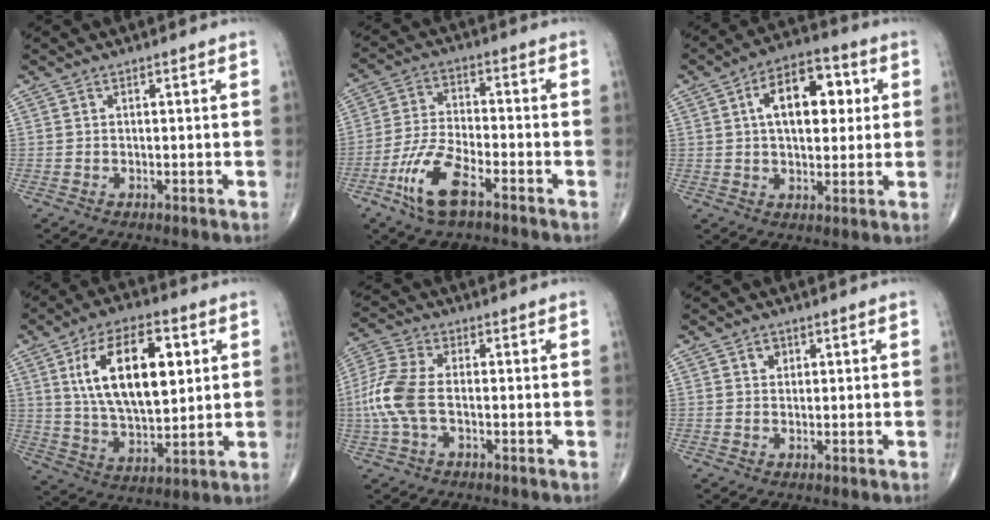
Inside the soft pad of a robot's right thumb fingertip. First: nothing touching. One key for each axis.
{"total": 10.6, "fx": -5.8, "fy": 3.7, "fz": 8.1, "tx": -0.172, "ty": 0.023, "tz": -0.112}
{"total": 13.7, "fx": 3.1, "fy": 7.7, "fz": 11.0, "tx": -0.141, "ty": 0.014, "tz": 0.043}
{"total": 19.0, "fx": 5.2, "fy": 9.3, "fz": 15.7, "tx": -0.247, "ty": -0.011, "tz": 0.096}
{"total": 9.4, "fx": -1.3, "fy": 4.9, "fz": 8.0, "tx": -0.202, "ty": 0.022, "tz": -0.030}
{"total": 1.9, "fx": 0.8, "fy": 1.5, "fz": 0.7, "tx": 0.000, "ty": -0.002, "tz": 0.010}